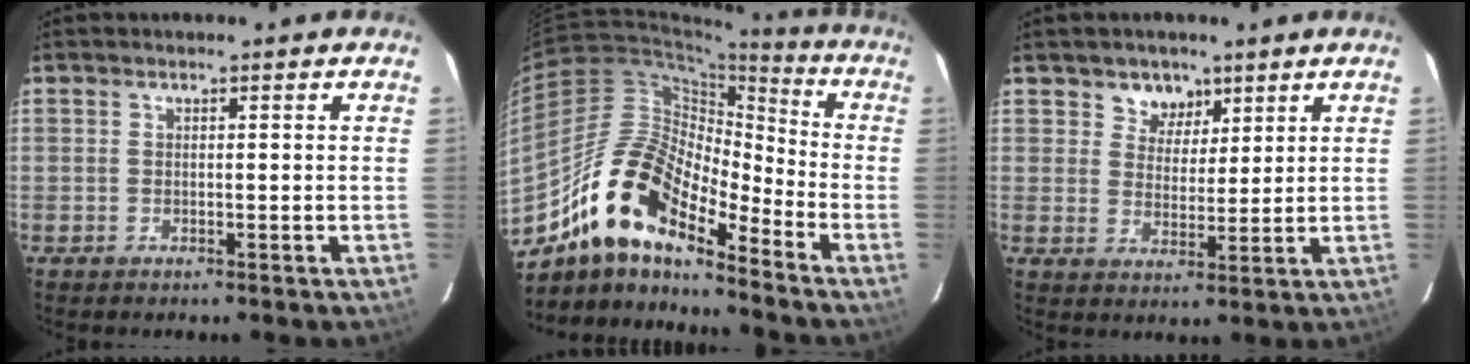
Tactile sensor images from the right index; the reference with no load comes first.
{"total": 16.3, "force": [-11.8, 5.5, 9.9], "torque": [-0.174, 0.003, -0.238]}
{"total": 5.1, "force": [3.2, 3.9, 0.9], "torque": [-0.005, 0.002, 0.056]}